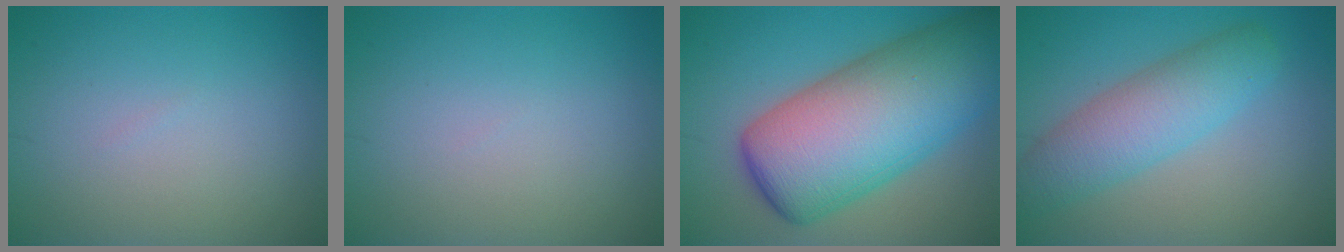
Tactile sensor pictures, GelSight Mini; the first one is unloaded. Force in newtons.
{"total": 0.0}
{"total": 14.4, "press": 14.4, "slide": 0.2}
{"total": 5.7, "press": 5.7, "slide": 0.1}